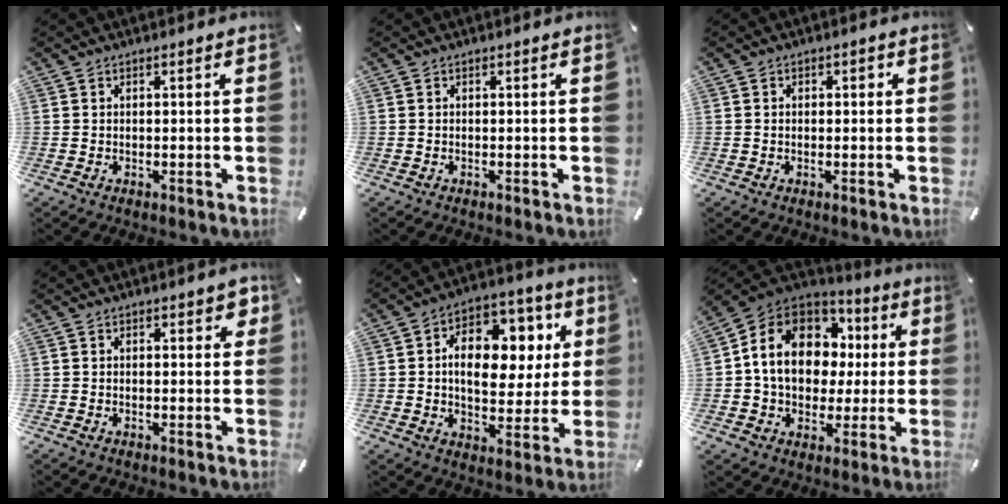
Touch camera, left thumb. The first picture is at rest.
{"total": 0.0}
{"total": 1.5, "force": [0.0, 1.0, 1.0], "torque": [-0.013, 0.004, -0.005]}
{"total": 2.1, "force": [0.9, 1.2, 1.5], "torque": [-0.014, -0.001, 0.012]}
{"total": 14.7, "force": [3.5, 10.1, 10.2], "torque": [-0.148, -0.015, 0.064]}
{"total": 14.6, "force": [2.4, 12.0, 7.9], "torque": [-0.153, -0.003, 0.049]}